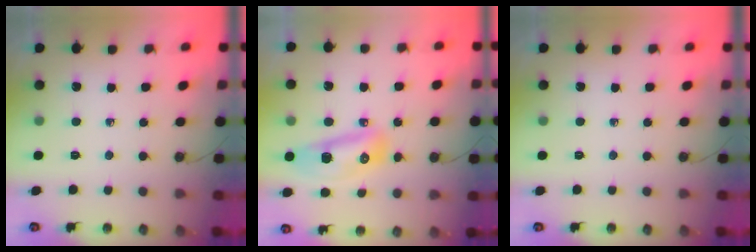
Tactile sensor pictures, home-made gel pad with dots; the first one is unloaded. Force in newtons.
{"total": 17.5, "press": 13.2, "slide": 11.5}
{"total": 0.0}